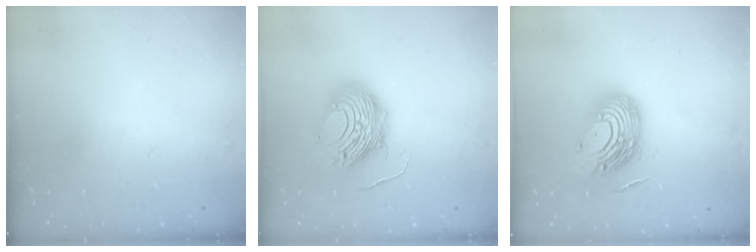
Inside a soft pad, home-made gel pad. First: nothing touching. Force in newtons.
{"total": 13.5, "press": 13.4, "slide": 1.4}
{"total": 16.3, "press": 16.2, "slide": 2.1}